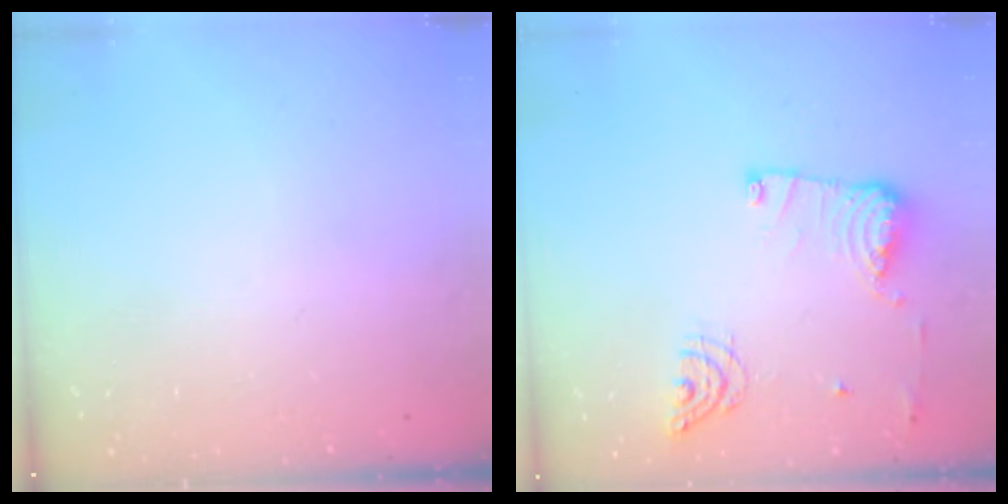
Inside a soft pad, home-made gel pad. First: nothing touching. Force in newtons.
{"total": 13.4, "press": 13.4, "slide": 0.6}